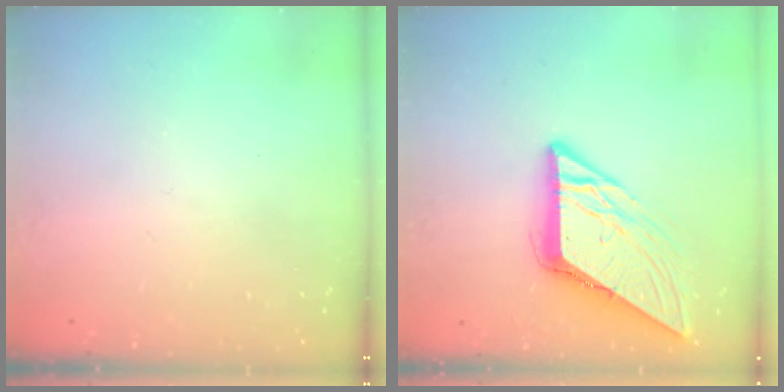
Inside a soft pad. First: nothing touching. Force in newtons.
{"total": 8.8, "press": 8.8, "slide": 0.9}